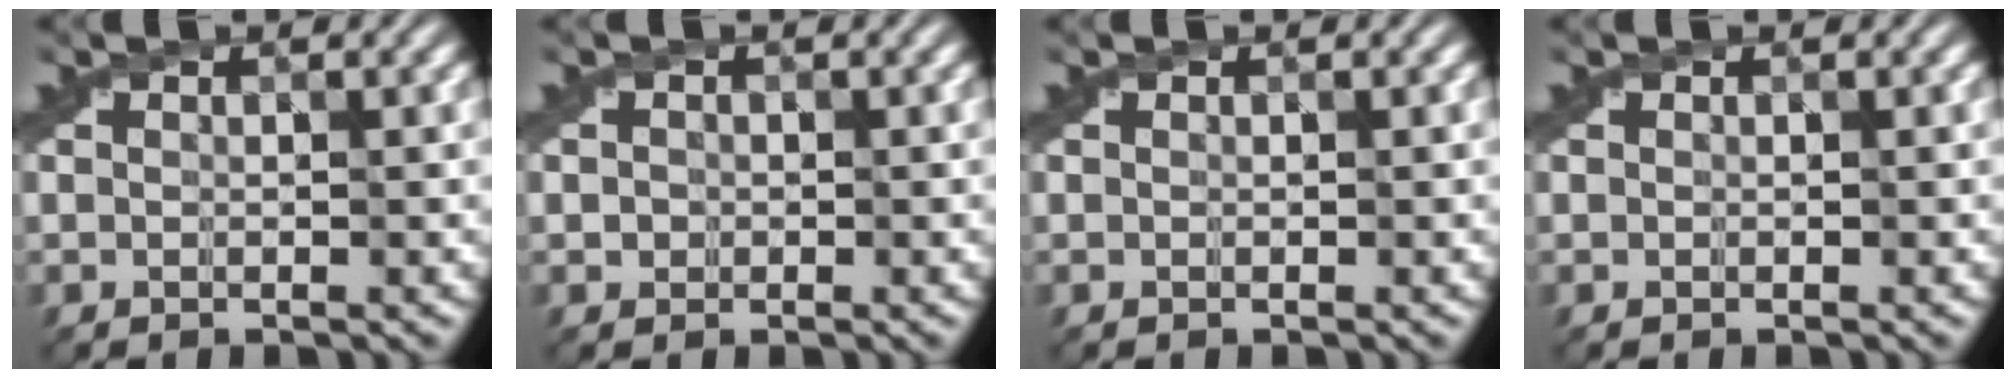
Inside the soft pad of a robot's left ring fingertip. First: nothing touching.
{"total": 0.7, "force": [-0.1, 0.7, 0.0], "torque": [0.006, -0.002, -0.005]}
{"total": 0.0}
{"total": 0.0}